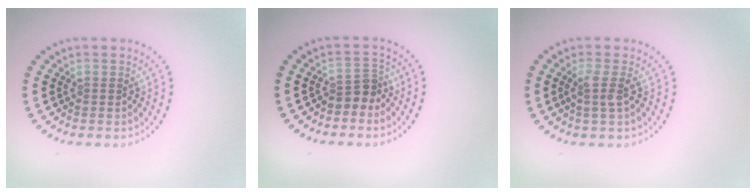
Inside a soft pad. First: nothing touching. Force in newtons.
{"total": 2.2, "press": 1.7, "slide": 1.4}
{"total": 1.8, "press": 1.3, "slide": 1.2}